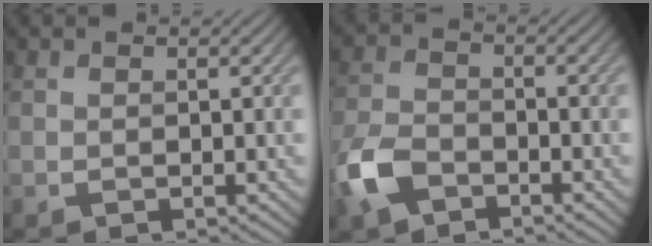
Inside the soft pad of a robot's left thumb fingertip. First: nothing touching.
{"total": 6.0, "force": [-3.6, 3.3, 3.5], "torque": [-0.084, -0.005, -0.084]}